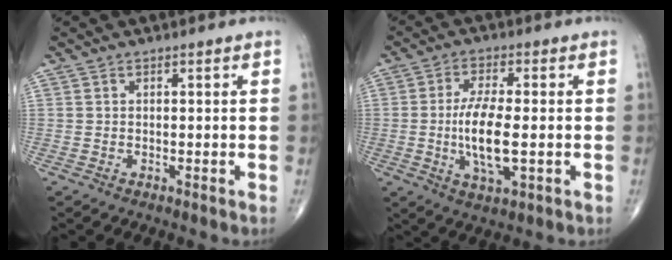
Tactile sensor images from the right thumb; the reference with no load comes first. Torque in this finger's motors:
{"motor_torque": [2.65, 2.24, 0.98, -0.05, 0.36]}